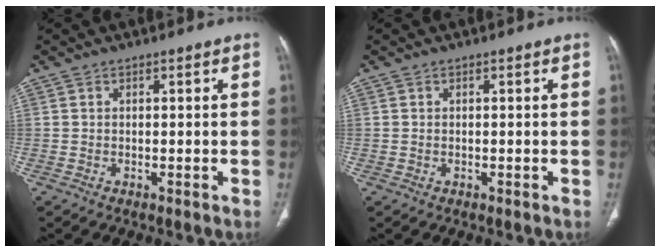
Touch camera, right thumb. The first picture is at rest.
{"total": 0.0}